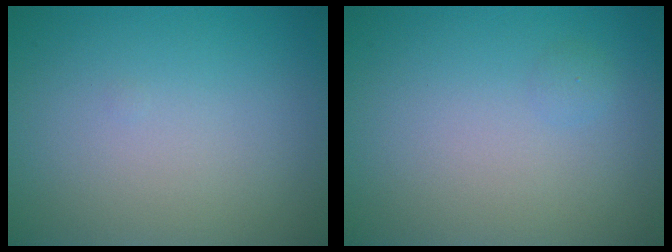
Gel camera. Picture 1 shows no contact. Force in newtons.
{"total": 0.7, "press": 0.7, "slide": 0.1}